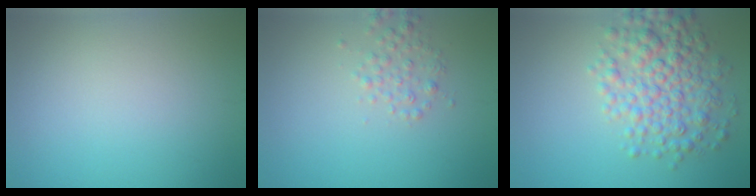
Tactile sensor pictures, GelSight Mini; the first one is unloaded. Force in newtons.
{"total": 1.7, "press": 1.7, "slide": 0.0}
{"total": 5.8, "press": 5.8, "slide": 0.0}